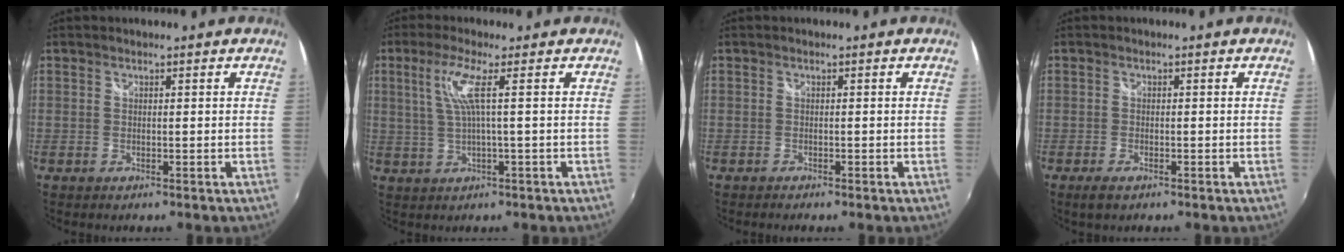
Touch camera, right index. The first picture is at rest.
{"total": 5.2, "force": [1.3, -0.8, 5.0], "torque": [-0.095, 0.002, 0.034]}
{"total": 1.0, "force": [-0.9, 0.3, 0.3], "torque": [-0.010, -0.006, -0.017]}
{"total": 2.3, "force": [-1.6, 1.0, 1.4], "torque": [-0.031, -0.008, -0.031]}